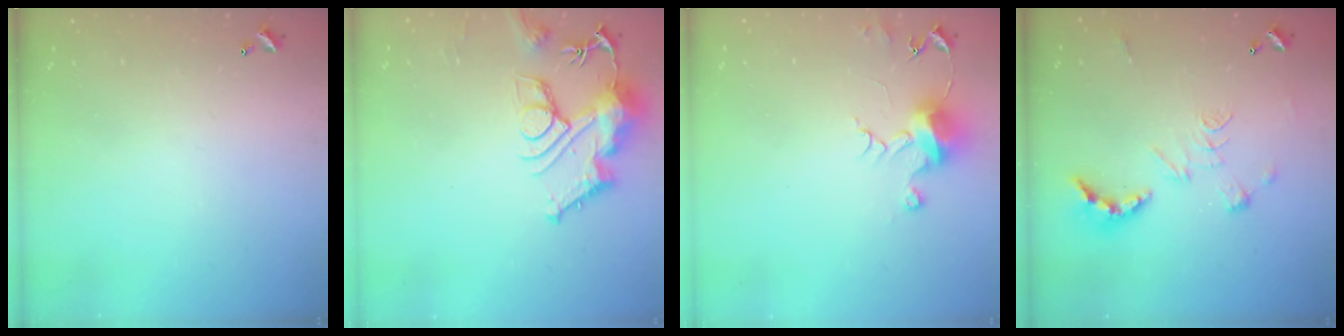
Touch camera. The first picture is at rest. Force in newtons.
{"total": 11.9, "press": 11.8, "slide": 1.6}
{"total": 7.7, "press": 7.7, "slide": 0.4}
{"total": 2.5, "press": 2.0, "slide": 1.5}